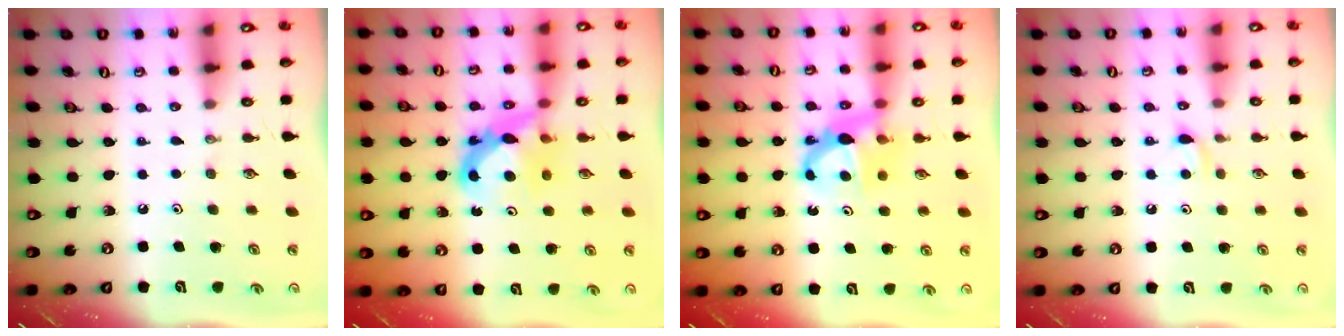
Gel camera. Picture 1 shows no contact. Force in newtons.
{"total": 8.3, "press": 8.3, "slide": 0.6}
{"total": 7.2, "press": 7.2, "slide": 0.1}
{"total": 4.9, "press": 4.8, "slide": 0.8}